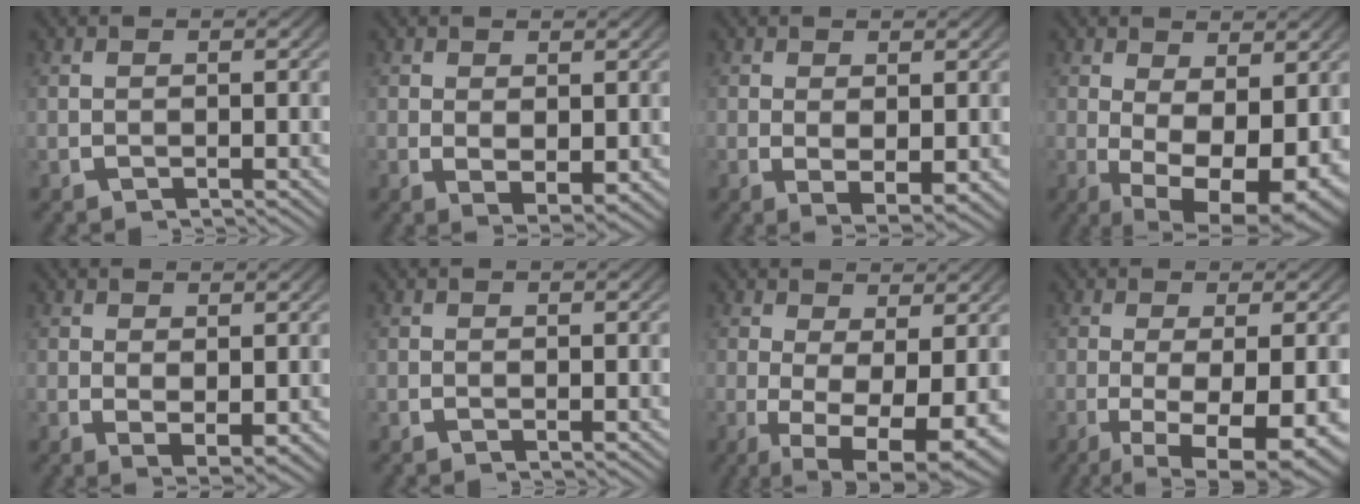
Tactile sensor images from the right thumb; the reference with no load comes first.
{"total": 2.9, "force": [-0.1, 2.0, 2.1], "torque": [-0.037, -0.014, 0.004]}
{"total": 3.5, "force": [-0.6, 2.1, 2.7], "torque": [-0.048, -0.017, -0.003]}
{"total": 10.2, "force": [-2.7, 5.9, 7.8], "torque": [-0.136, -0.057, -0.022]}
{"total": 2.9, "force": [-0.1, 1.9, 2.2], "torque": [-0.037, -0.014, 0.004]}
{"total": 0.0}
{"total": 8.7, "force": [-2.4, 4.3, 7.2], "torque": [-0.117, -0.045, -0.023]}
{"total": 9.0, "force": [-3.1, 3.8, 7.5], "torque": [-0.131, -0.034, -0.036]}